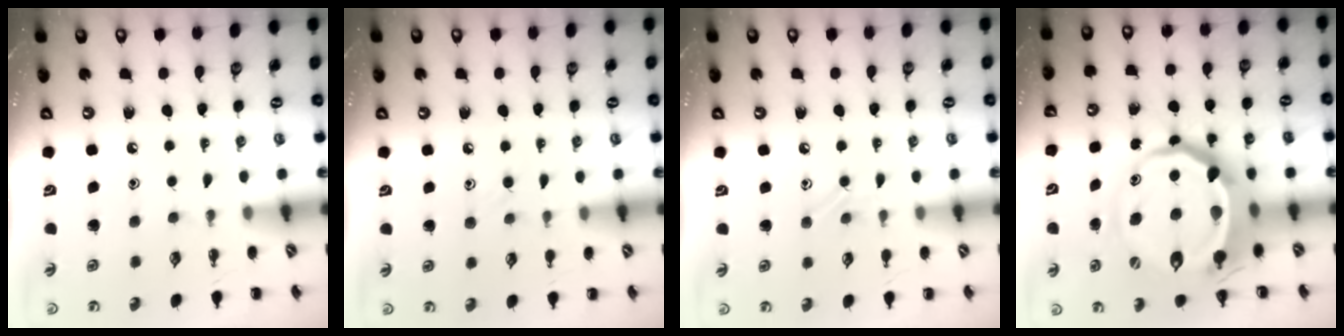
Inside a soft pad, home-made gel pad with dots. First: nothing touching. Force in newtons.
{"total": 7.0, "press": 6.6, "slide": 2.1}
{"total": 5.8, "press": 5.8, "slide": 0.9}
{"total": 13.8, "press": 13.5, "slide": 2.9}